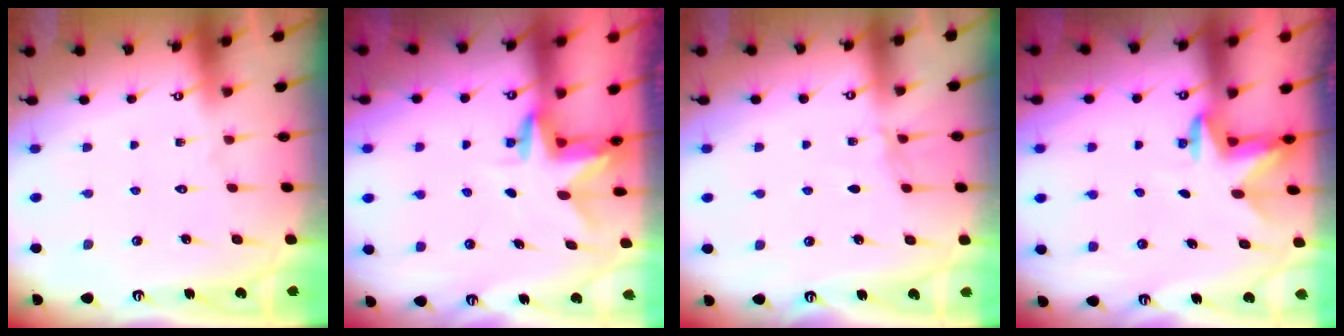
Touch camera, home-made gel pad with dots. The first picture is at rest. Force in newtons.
{"total": 2.8, "press": 2.8, "slide": 0.1}
{"total": 4.5, "press": 4.5, "slide": 0.5}
{"total": 2.9, "press": 2.8, "slide": 0.7}